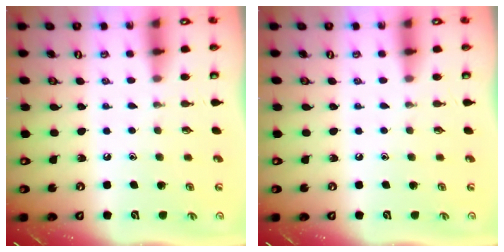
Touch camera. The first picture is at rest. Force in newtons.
{"total": 0.0}